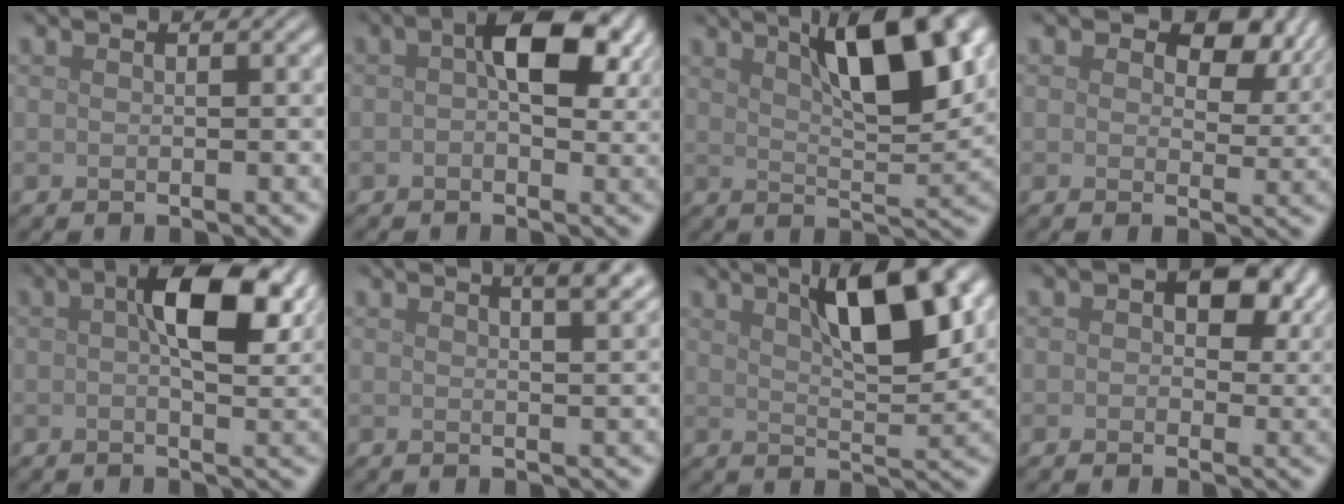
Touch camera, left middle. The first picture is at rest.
{"total": 7.4, "force": [1.9, 3.8, 6.0], "torque": [-0.082, 0.013, 0.018]}
{"total": 9.1, "force": [4.4, 2.6, 7.5], "torque": [-0.105, 0.015, 0.070]}
{"total": 5.8, "force": [2.7, 3.5, 3.8], "torque": [-0.051, -0.008, 0.027]}
{"total": 8.1, "force": [2.3, 3.4, 7.0], "torque": [-0.105, 0.010, 0.028]}
{"total": 5.5, "force": [3.4, 2.1, 3.8], "torque": [-0.017, 0.034, 0.015]}
{"total": 8.1, "force": [3.8, 2.4, 6.8], "torque": [-0.097, 0.013, 0.061]}
{"total": 5.8, "force": [1.9, 3.6, 4.1], "torque": [-0.049, 0.000, 0.017]}